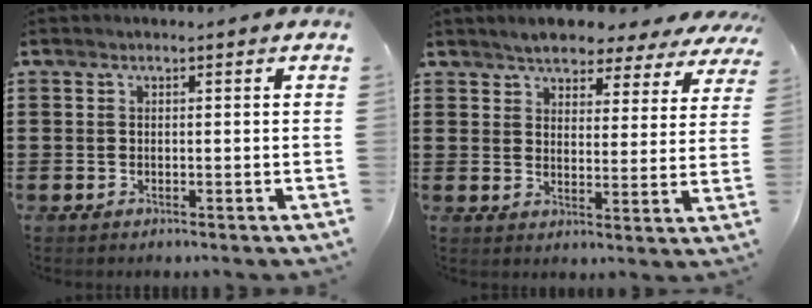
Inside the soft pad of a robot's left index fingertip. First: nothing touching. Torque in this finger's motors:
{"motor_torque": [2.14, 0.00, 0.61, 0.00]}